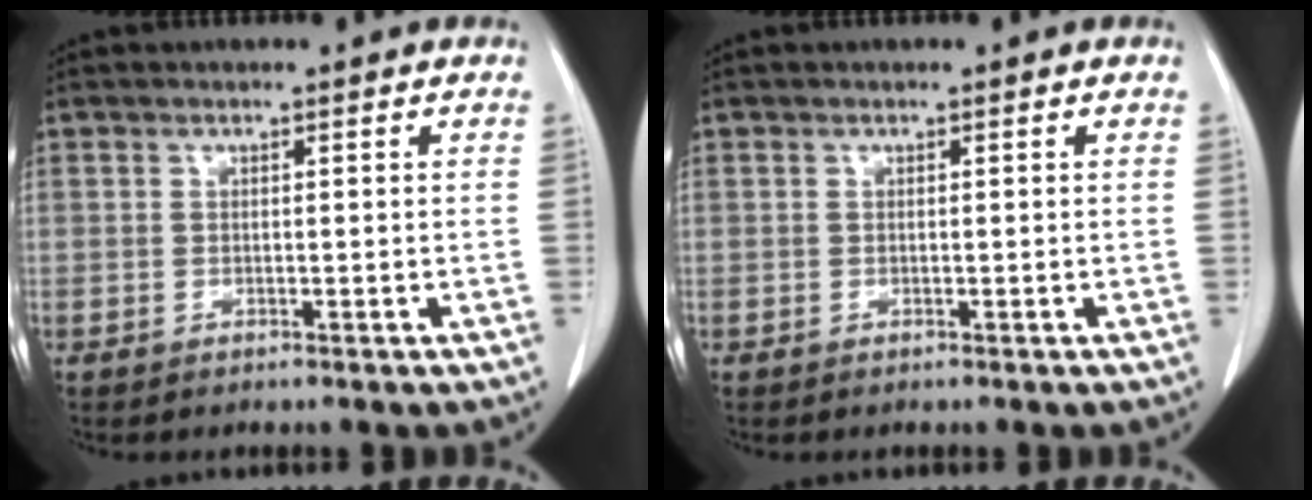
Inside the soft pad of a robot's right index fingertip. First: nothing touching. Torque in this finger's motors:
{"motor_torque": [0.00, 0.00, 0.00, 0.00]}